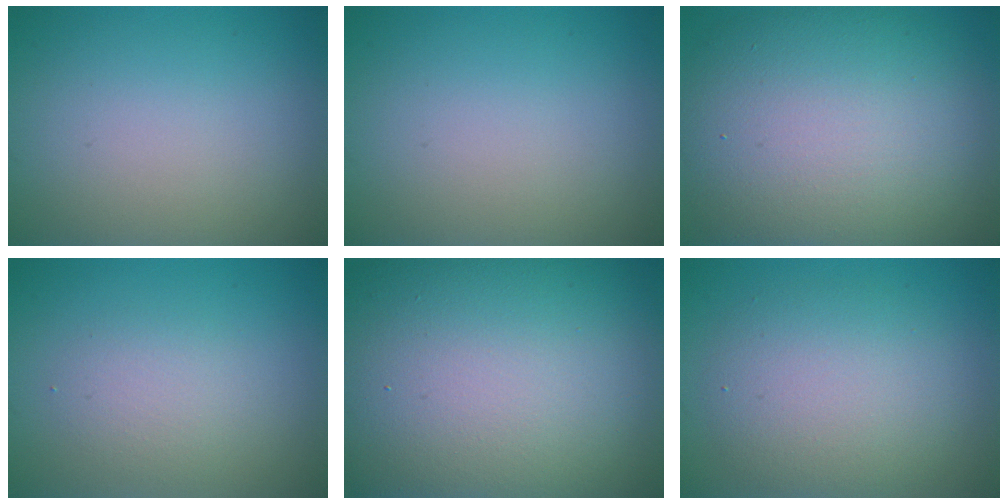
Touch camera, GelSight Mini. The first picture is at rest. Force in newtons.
{"total": 0.0}
{"total": 13.4, "press": 13.4, "slide": 0.4}
{"total": 2.1, "press": 2.1, "slide": 0.1}
{"total": 19.9, "press": 19.8, "slide": 1.2}
{"total": 5.1, "press": 5.1, "slide": 0.3}